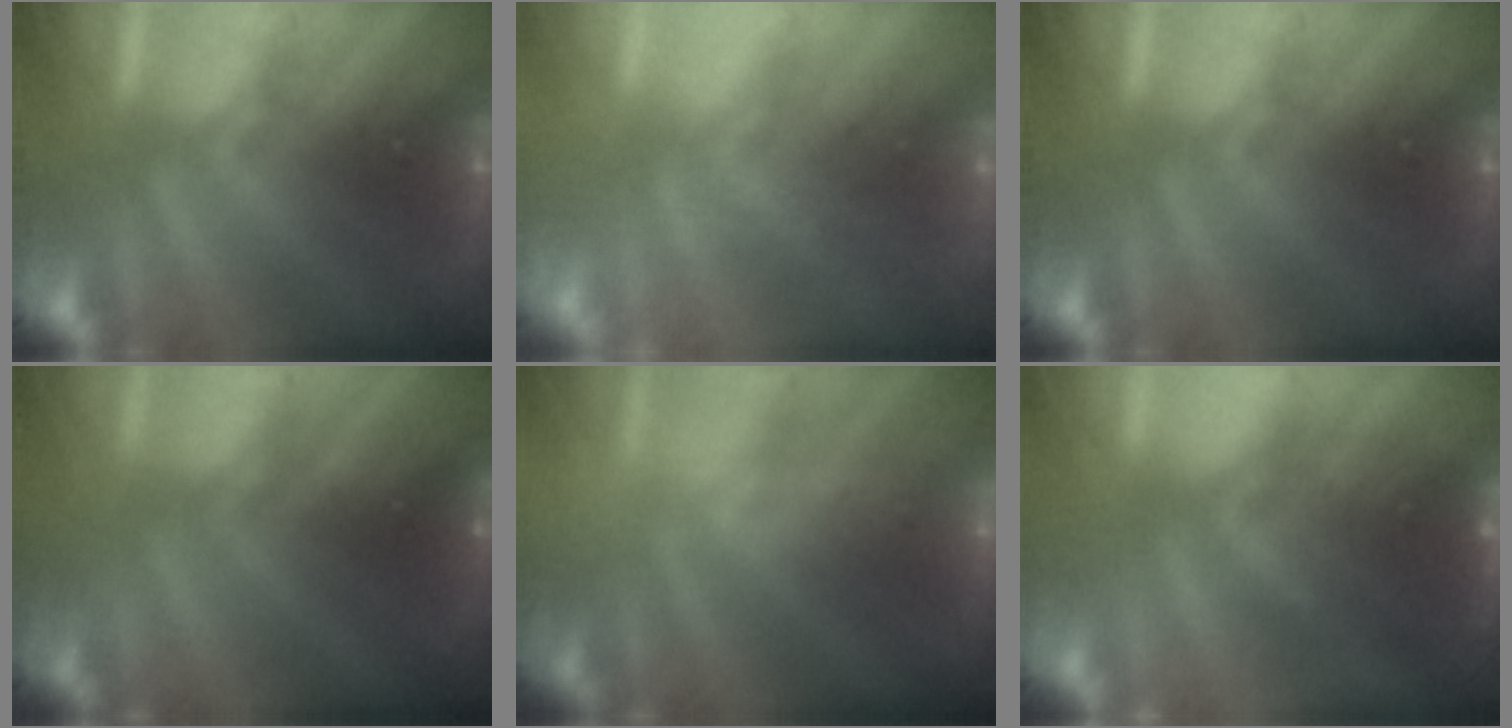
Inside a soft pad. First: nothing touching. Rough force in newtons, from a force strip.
{"total": 8.1}
{"total": 0.0}
{"total": 2.1}
{"total": 2.5}
{"total": 7.2}